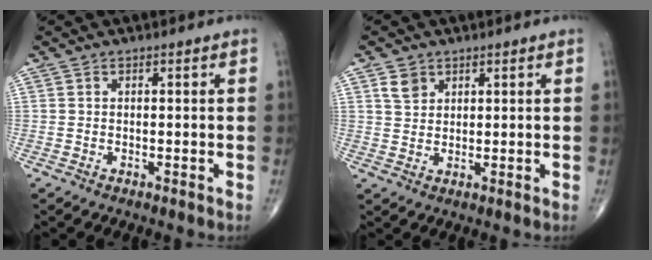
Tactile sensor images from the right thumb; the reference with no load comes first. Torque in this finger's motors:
{"motor_torque": [-0.35, 0.33, 0.05, 0.22, 0.00]}